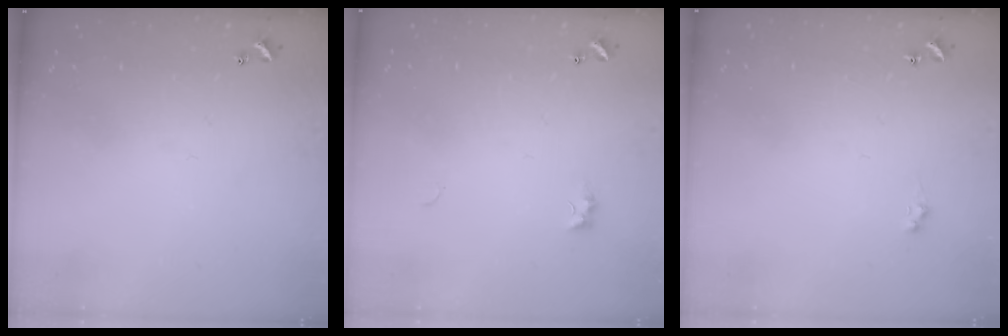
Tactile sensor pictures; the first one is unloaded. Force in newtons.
{"total": 1.4, "press": 1.3, "slide": 0.5}
{"total": 1.0, "press": 0.9, "slide": 0.4}